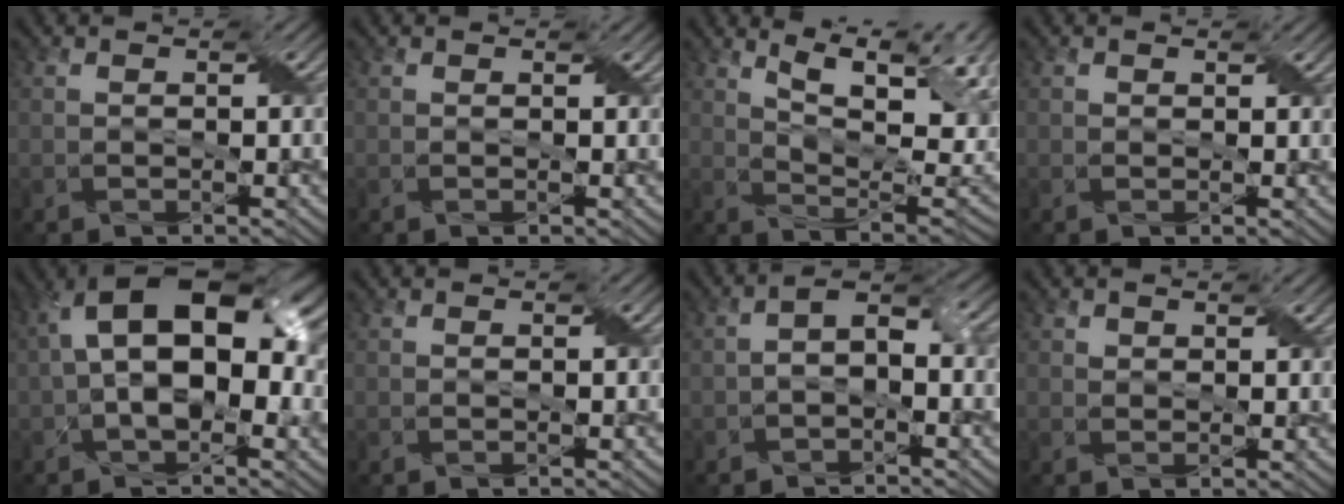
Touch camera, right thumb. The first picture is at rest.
{"total": 0.0}
{"total": 14.0, "force": [6.4, 5.1, 11.3], "torque": [-0.189, 0.017, 0.100]}
{"total": 0.7, "force": [0.5, 0.4, 0.2], "torque": [-0.005, -0.002, 0.011]}
{"total": 15.2, "force": [2.0, 8.4, 12.5], "torque": [-0.211, 0.009, 0.031]}
{"total": 0.0}
{"total": 3.6, "force": [-0.8, 1.9, 3.0], "torque": [-0.053, 0.010, -0.021]}
{"total": 1.2, "force": [0.9, 0.8, 0.3], "torque": [-0.009, -0.001, 0.017]}